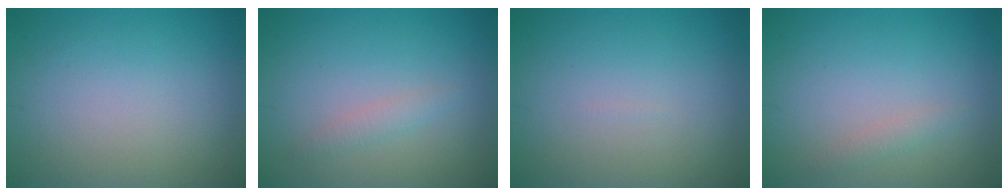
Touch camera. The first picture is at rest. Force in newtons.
{"total": 1.2, "press": 1.2, "slide": 0.0}
{"total": 0.0}
{"total": 1.0, "press": 1.0, "slide": 0.0}